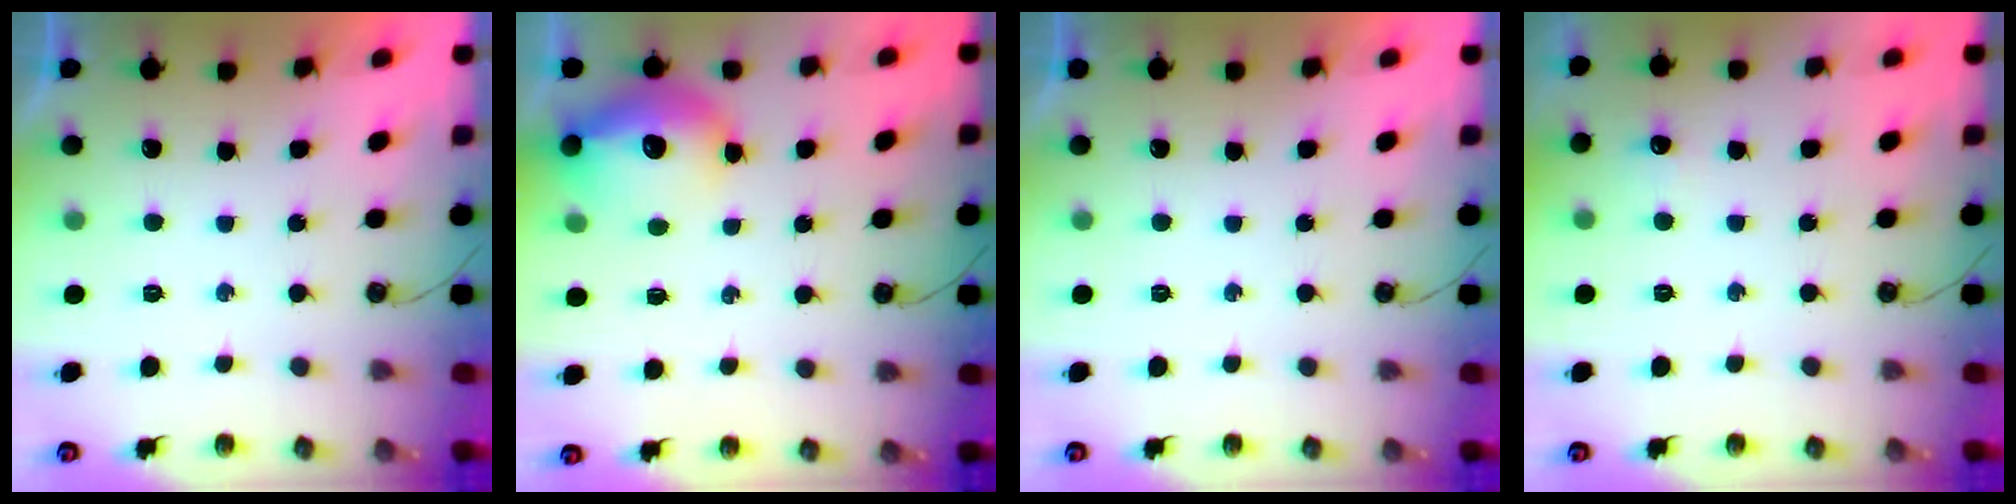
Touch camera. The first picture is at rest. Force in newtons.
{"total": 15.6, "press": 15.5, "slide": 1.4}
{"total": 0.0}
{"total": 4.1, "press": 4.0, "slide": 0.6}